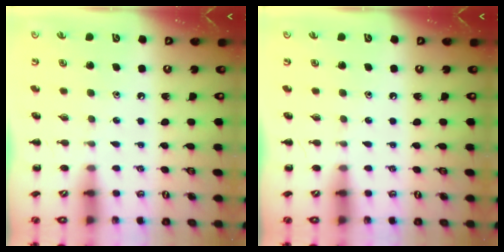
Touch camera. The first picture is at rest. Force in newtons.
{"total": 0.0}